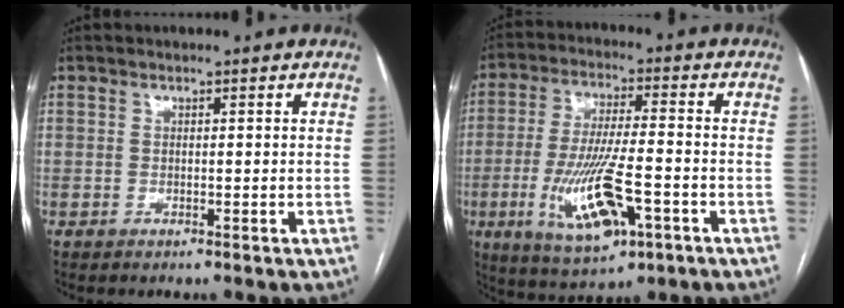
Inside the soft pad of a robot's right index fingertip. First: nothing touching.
{"total": 13.8, "force": [-4.7, 3.3, 12.5], "torque": [-0.247, -0.017, -0.074]}